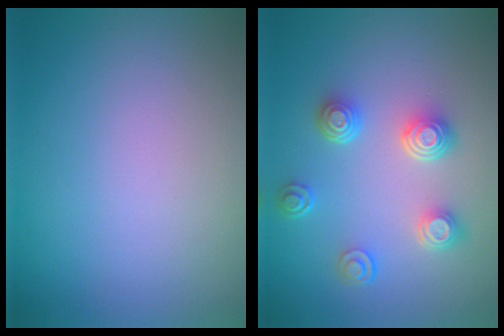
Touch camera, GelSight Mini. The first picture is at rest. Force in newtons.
{"total": 4.1, "press": 3.2, "slide": 2.6}